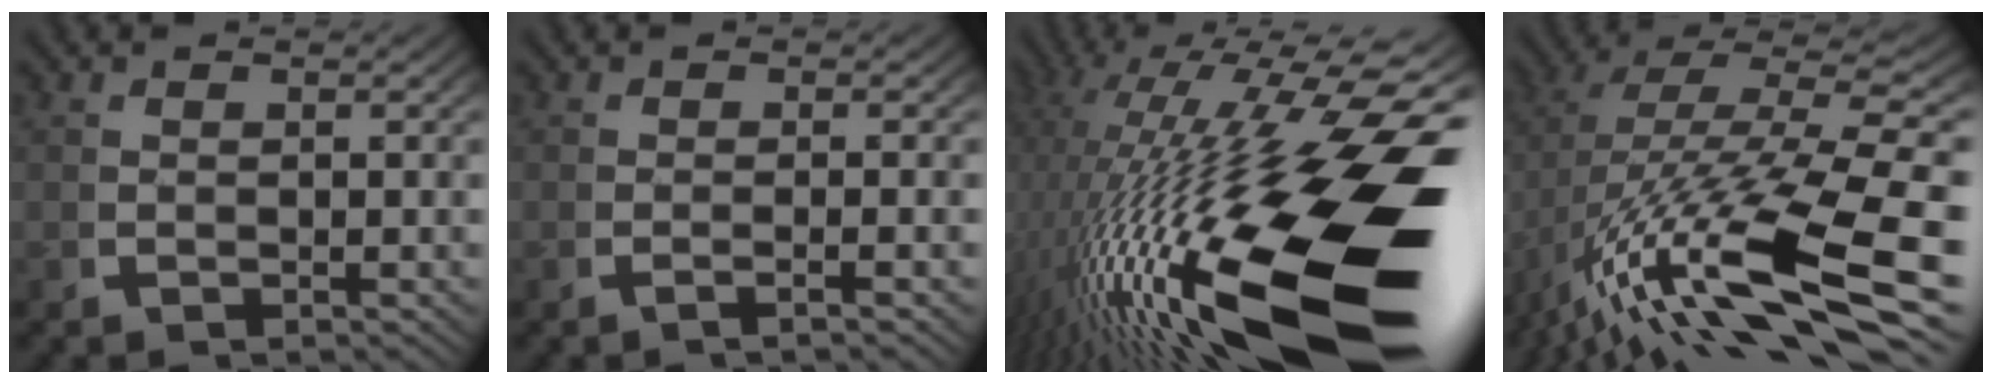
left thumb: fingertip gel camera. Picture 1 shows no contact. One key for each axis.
{"total": 1.4, "fx": -0.6, "fy": -0.3, "fz": 1.3, "tx": -0.027, "ty": 0.003, "tz": -0.012}
{"total": 20.0, "fx": -3.8, "fy": 9.0, "fz": 17.5, "tx": -0.300, "ty": -0.058, "tz": -0.020}
{"total": 13.0, "fx": -2.2, "fy": 6.3, "fz": 11.1, "tx": -0.218, "ty": -0.037, "tz": -0.005}